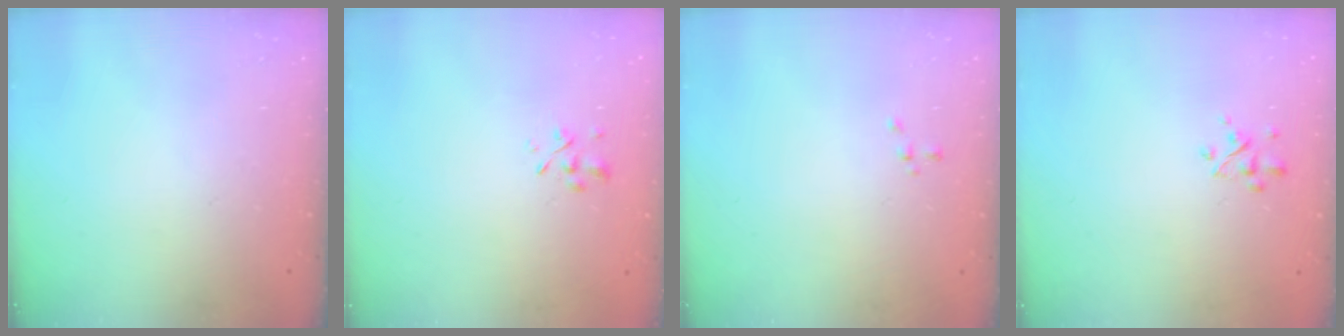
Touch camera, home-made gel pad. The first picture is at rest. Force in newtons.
{"total": 1.3, "press": 1.2, "slide": 0.5}
{"total": 0.5, "press": 0.5, "slide": 0.0}
{"total": 2.3, "press": 2.3, "slide": 0.6}